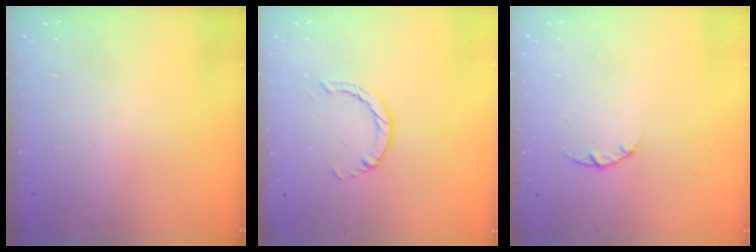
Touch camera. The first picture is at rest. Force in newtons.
{"total": 1.4, "press": 1.4, "slide": 0.3}
{"total": 3.0, "press": 3.0, "slide": 0.4}